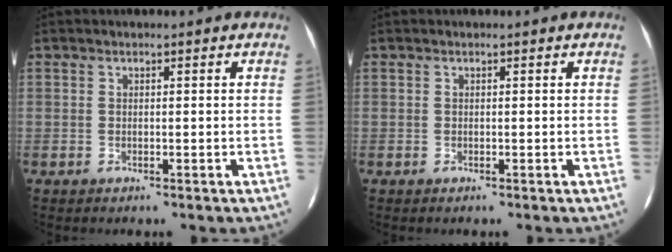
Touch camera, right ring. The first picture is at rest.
{"total": 0.0}